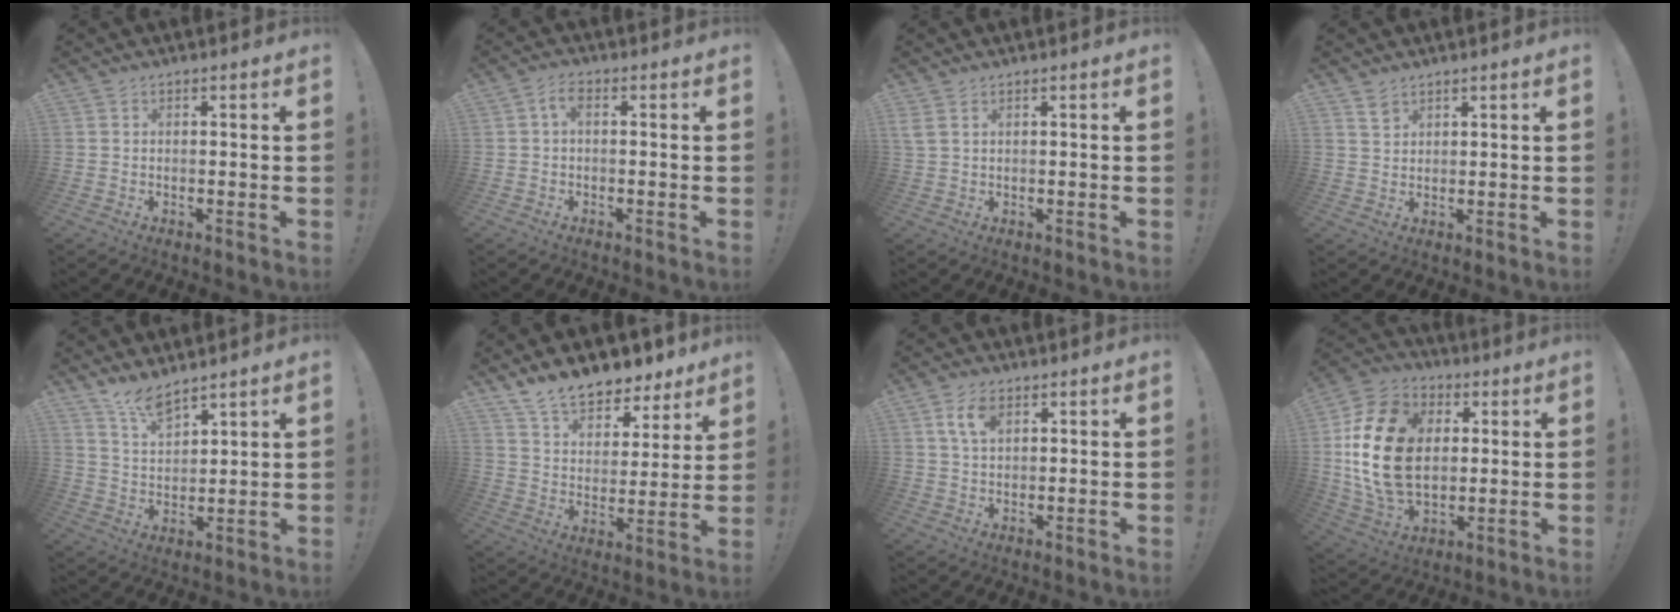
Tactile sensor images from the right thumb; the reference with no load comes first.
{"total": 3.3, "force": [0.4, 1.6, 2.9], "torque": [-0.060, 0.009, 0.006]}
{"total": 2.2, "force": [1.1, 1.0, 1.6], "torque": [-0.037, 0.002, 0.022]}
{"total": 2.8, "force": [2.0, 1.8, 0.7], "torque": [0.002, -0.015, 0.036]}
{"total": 7.5, "force": [6.4, 2.2, 3.2], "torque": [-0.068, -0.043, 0.121]}
{"total": 12.5, "force": [10.7, 5.1, 4.0], "torque": [-0.079, -0.081, 0.197]}
{"total": 5.9, "force": [2.6, 3.3, 4.2], "torque": [-0.074, 0.000, 0.048]}
{"total": 23.4, "force": [2.6, 16.6, 16.2], "torque": [-0.307, 0.002, 0.051]}